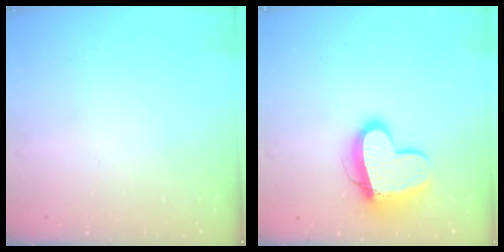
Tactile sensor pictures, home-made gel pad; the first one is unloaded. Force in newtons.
{"total": 13.7, "press": 13.6, "slide": 1.3}